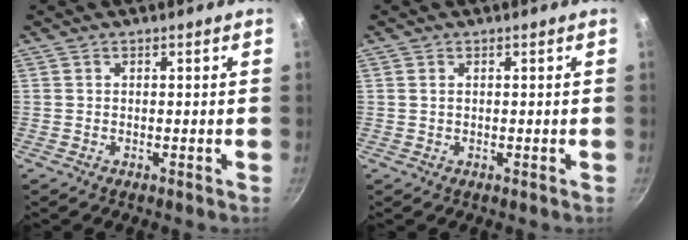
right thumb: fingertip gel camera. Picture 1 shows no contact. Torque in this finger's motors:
{"motor_torque": [-0.17, 0.27, -0.28, -0.05, -0.04]}